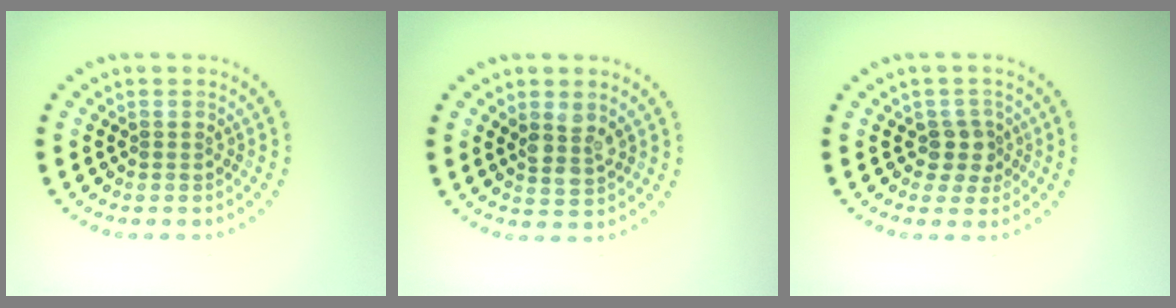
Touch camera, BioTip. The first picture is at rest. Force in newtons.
{"total": 2.2, "press": 2.0, "slide": 1.0}
{"total": 2.1, "press": 1.7, "slide": 1.1}